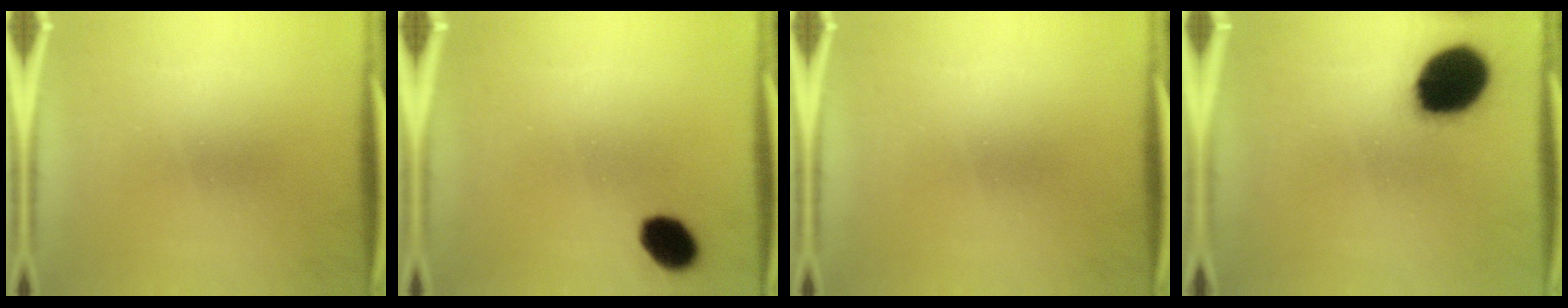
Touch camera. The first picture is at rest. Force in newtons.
{"total": 7.3}
{"total": 0.0}
{"total": 18.8}